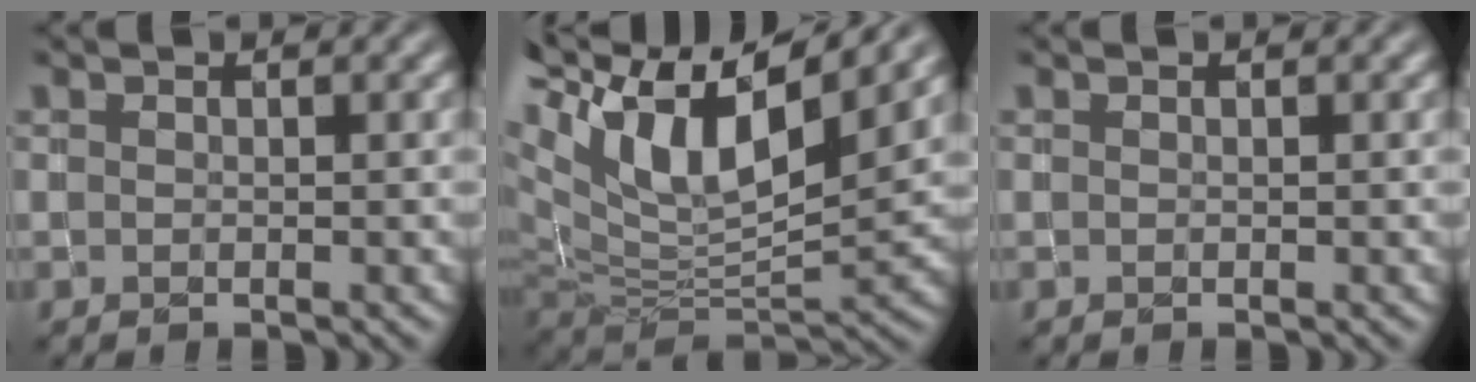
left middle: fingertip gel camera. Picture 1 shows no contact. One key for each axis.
{"total": 13.0, "fx": 6.0, "fy": 5.9, "fz": 10.0, "tx": -0.194, "ty": 0.022, "tz": 0.109}
{"total": 0.0}